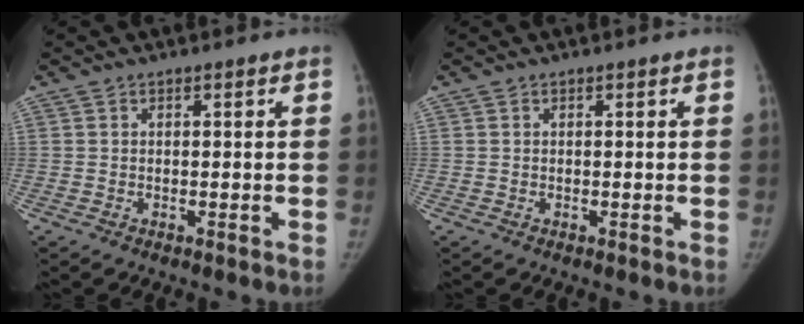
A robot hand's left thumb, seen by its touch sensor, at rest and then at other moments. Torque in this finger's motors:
{"motor_torque": [0.00, 0.00, 0.36, -0.27, 0.00]}